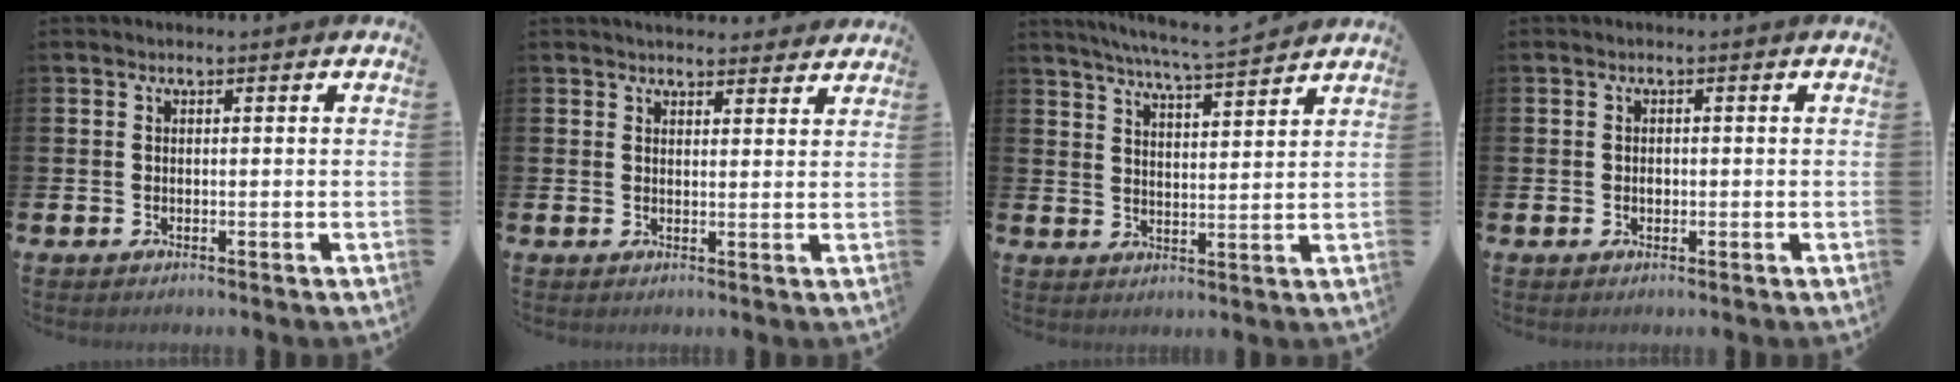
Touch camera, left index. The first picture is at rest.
{"total": 2.9, "force": [2.9, 0.5, 0.1], "torque": [0.000, -0.017, 0.051]}
{"total": 6.5, "force": [6.2, -0.5, 1.8], "torque": [-0.053, -0.037, 0.109]}
{"total": 0.9, "force": [0.0, 0.7, 0.5], "torque": [0.001, 0.000, -0.004]}